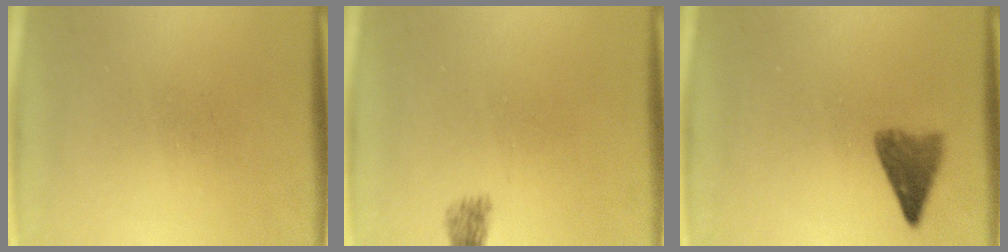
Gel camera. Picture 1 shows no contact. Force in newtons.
{"total": 1.8}
{"total": 3.8}